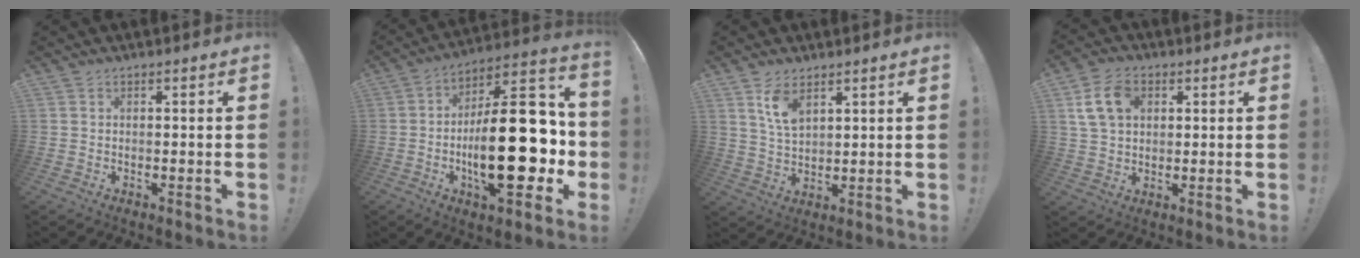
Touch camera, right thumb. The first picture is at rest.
{"total": 28.9, "force": [-4.5, 11.4, 26.1], "torque": [-0.424, 0.020, -0.062]}
{"total": 7.6, "force": [4.5, 3.7, 4.8], "torque": [-0.084, -0.018, 0.083]}
{"total": 10.3, "force": [3.6, 7.1, 6.6], "torque": [-0.115, 0.006, 0.070]}